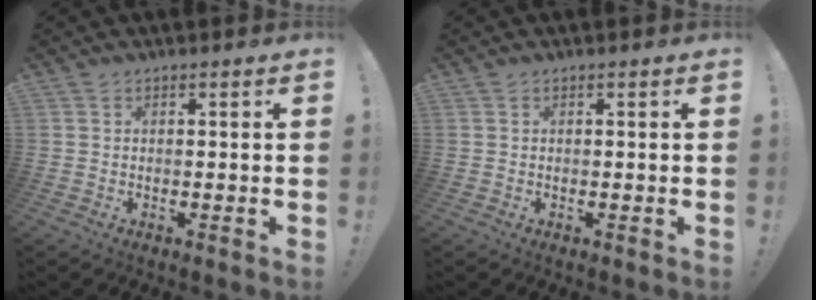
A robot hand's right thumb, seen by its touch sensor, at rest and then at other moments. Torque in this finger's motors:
{"motor_torque": [0.00, 0.00, -0.10, 0.10, 0.00]}